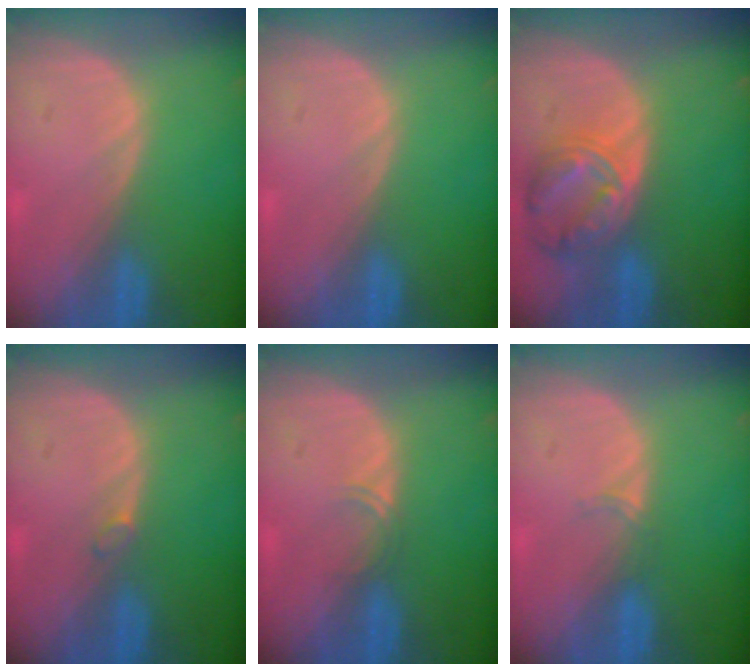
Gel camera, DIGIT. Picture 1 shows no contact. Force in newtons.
{"total": 0.0}
{"total": 8.2, "press": 7.1, "slide": 4.0}
{"total": 0.9, "press": 0.8, "slide": 0.2}
{"total": 1.4, "press": 1.1, "slide": 0.9}
{"total": 1.3, "press": 1.0, "slide": 0.9}